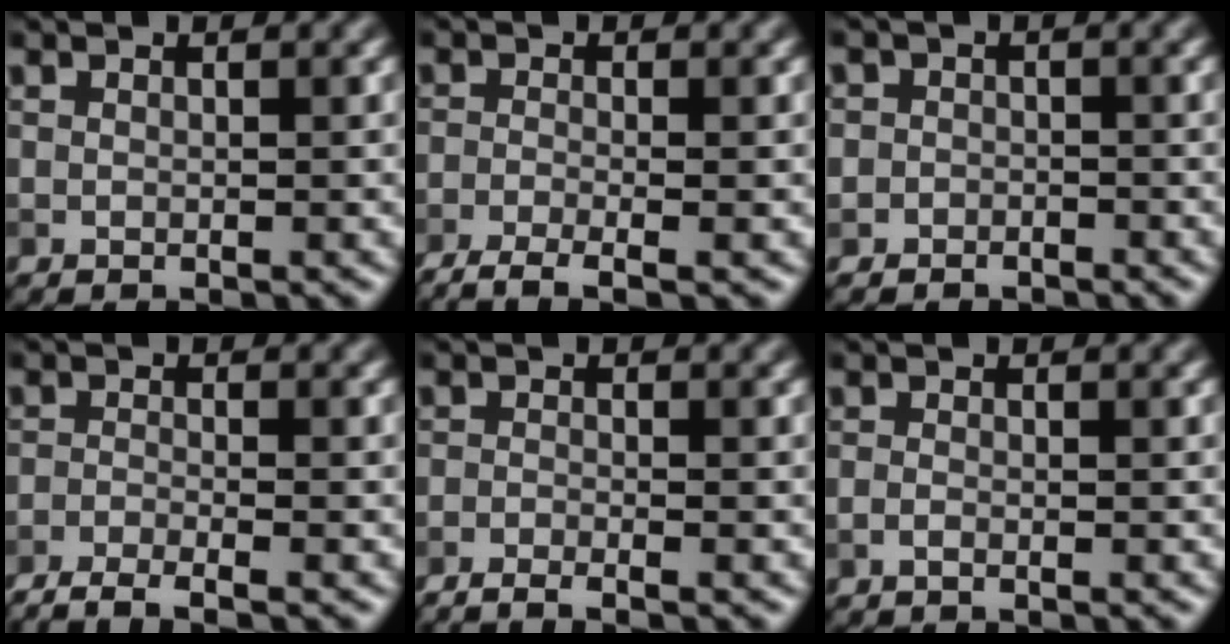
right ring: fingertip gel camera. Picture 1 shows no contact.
{"total": 4.0, "force": [-2.6, 1.1, 2.9], "torque": [-0.049, -0.009, -0.055]}
{"total": 1.5, "force": [-0.8, 1.2, -0.2], "torque": [0.030, 0.004, -0.025]}
{"total": 4.2, "force": [-3.2, 0.8, 2.6], "torque": [-0.047, -0.009, -0.067]}
{"total": 2.8, "force": [-2.0, 0.6, 1.9], "torque": [-0.032, -0.001, -0.038]}
{"total": 0.6, "force": [-0.4, 0.2, 0.5], "torque": [-0.010, -0.002, -0.009]}